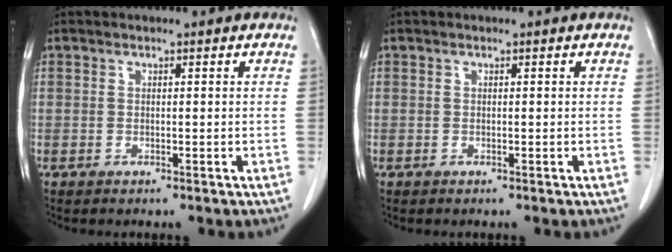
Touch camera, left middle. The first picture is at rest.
{"total": 0.0}